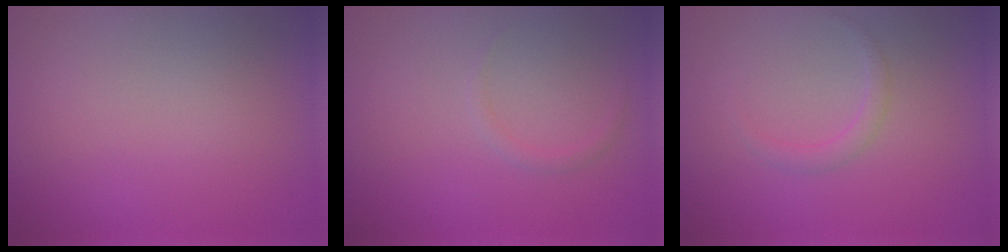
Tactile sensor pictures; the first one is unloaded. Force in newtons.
{"total": 0.7, "press": 0.7, "slide": 0.1}
{"total": 1.1, "press": 1.1, "slide": 0.1}